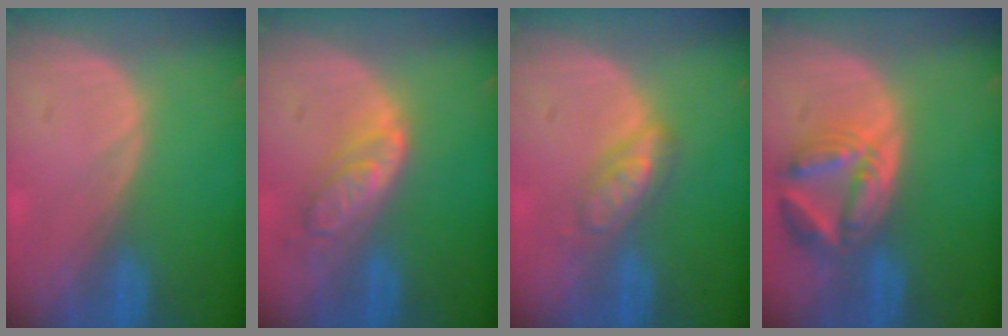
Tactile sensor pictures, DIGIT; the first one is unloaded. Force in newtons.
{"total": 6.2, "press": 5.5, "slide": 2.8}
{"total": 4.5, "press": 4.5, "slide": 0.6}
{"total": 8.2, "press": 7.2, "slide": 3.9}